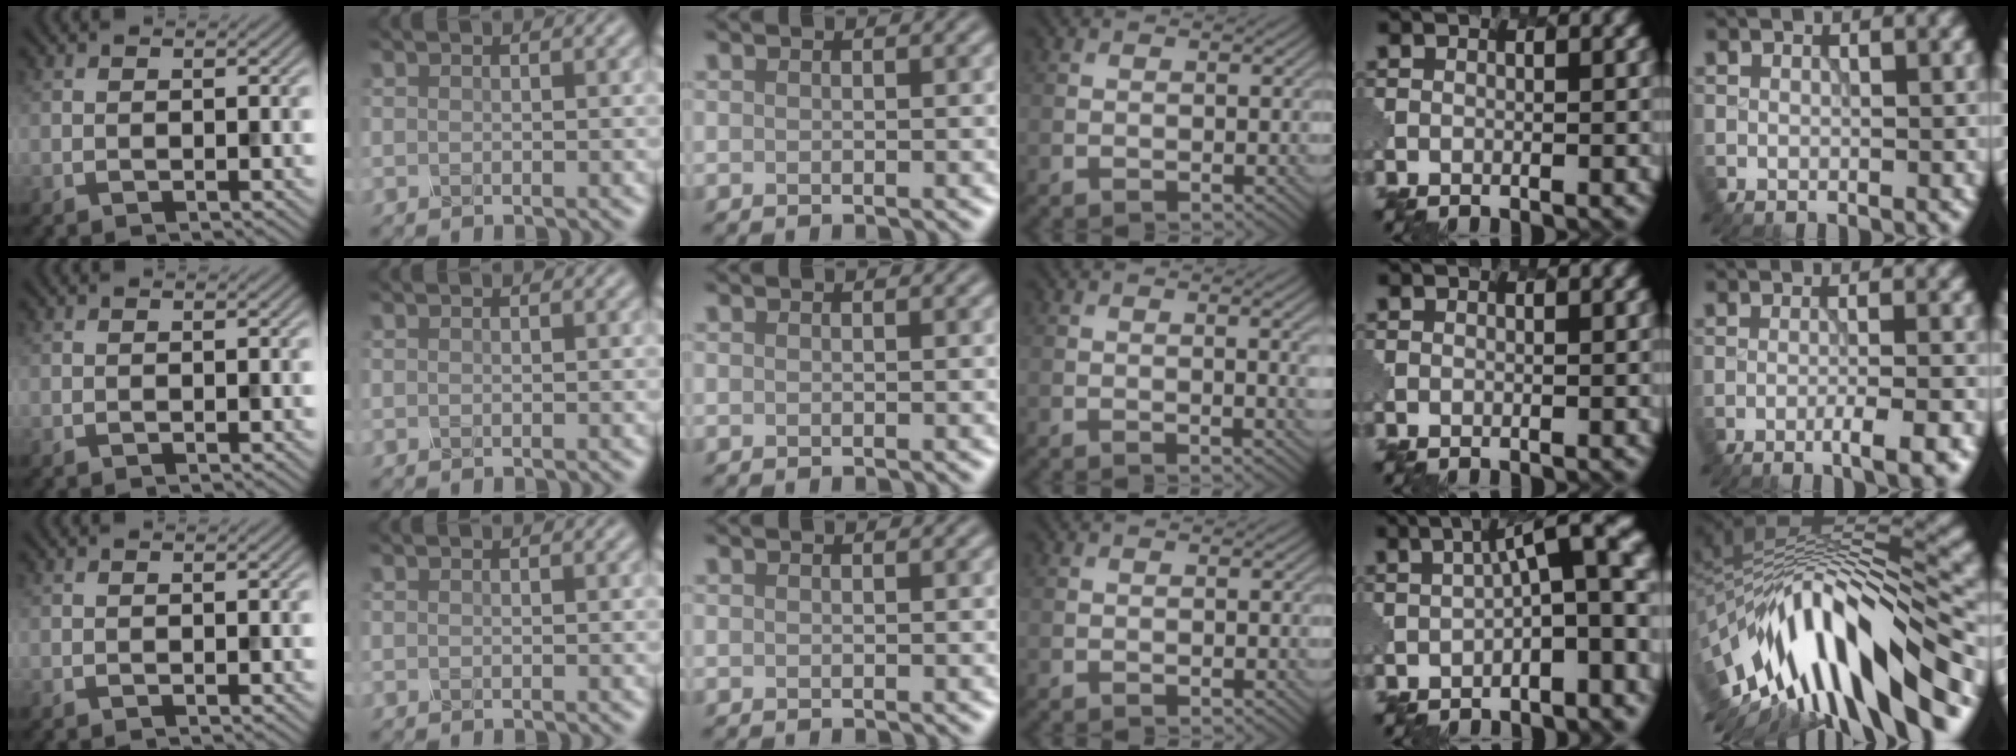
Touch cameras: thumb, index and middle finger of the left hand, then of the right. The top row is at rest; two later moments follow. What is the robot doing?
{"motion": "dispense", "object": "dispenser bottle"}